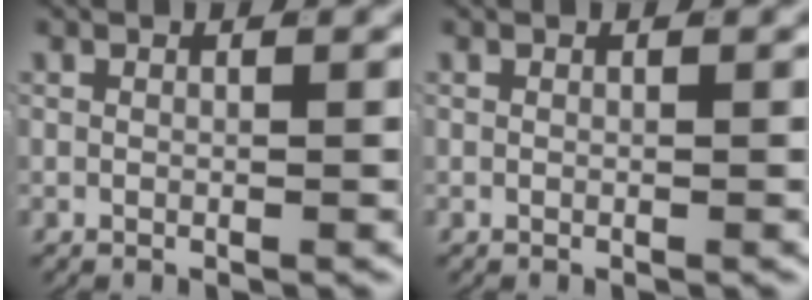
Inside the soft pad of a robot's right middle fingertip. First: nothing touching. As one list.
[{"total": 0.0}]